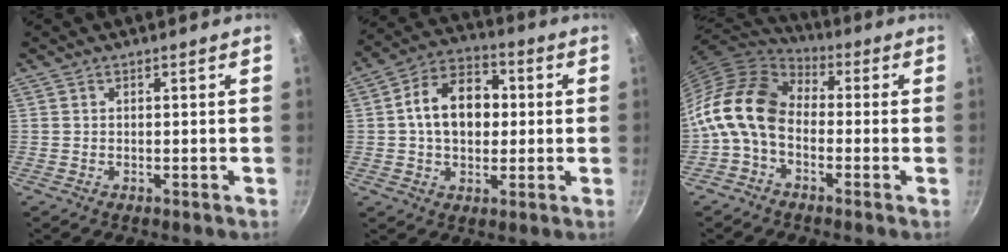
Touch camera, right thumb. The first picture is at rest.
{"total": 13.2, "force": [1.0, 9.3, 9.4], "torque": [-0.119, 0.022, 0.003]}
{"total": 13.5, "force": [-2.4, 9.4, 9.4], "torque": [-0.161, 0.043, -0.074]}